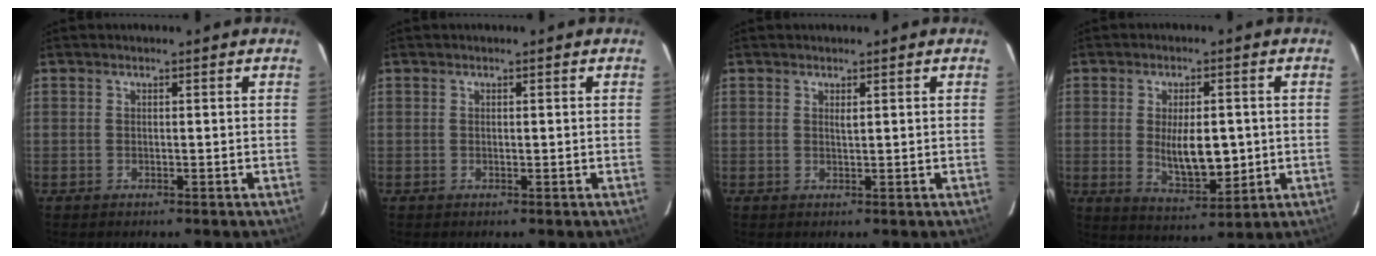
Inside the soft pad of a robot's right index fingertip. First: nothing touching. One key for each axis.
{"total": 0.0}
{"total": 0.6, "fx": 0.3, "fy": 0.0, "fz": 0.5, "tx": -0.012, "ty": -0.002, "tz": 0.007}
{"total": 8.7, "fx": -0.2, "fy": 3.5, "fz": 8.0, "tx": -0.137, "ty": -0.011, "tz": 0.010}